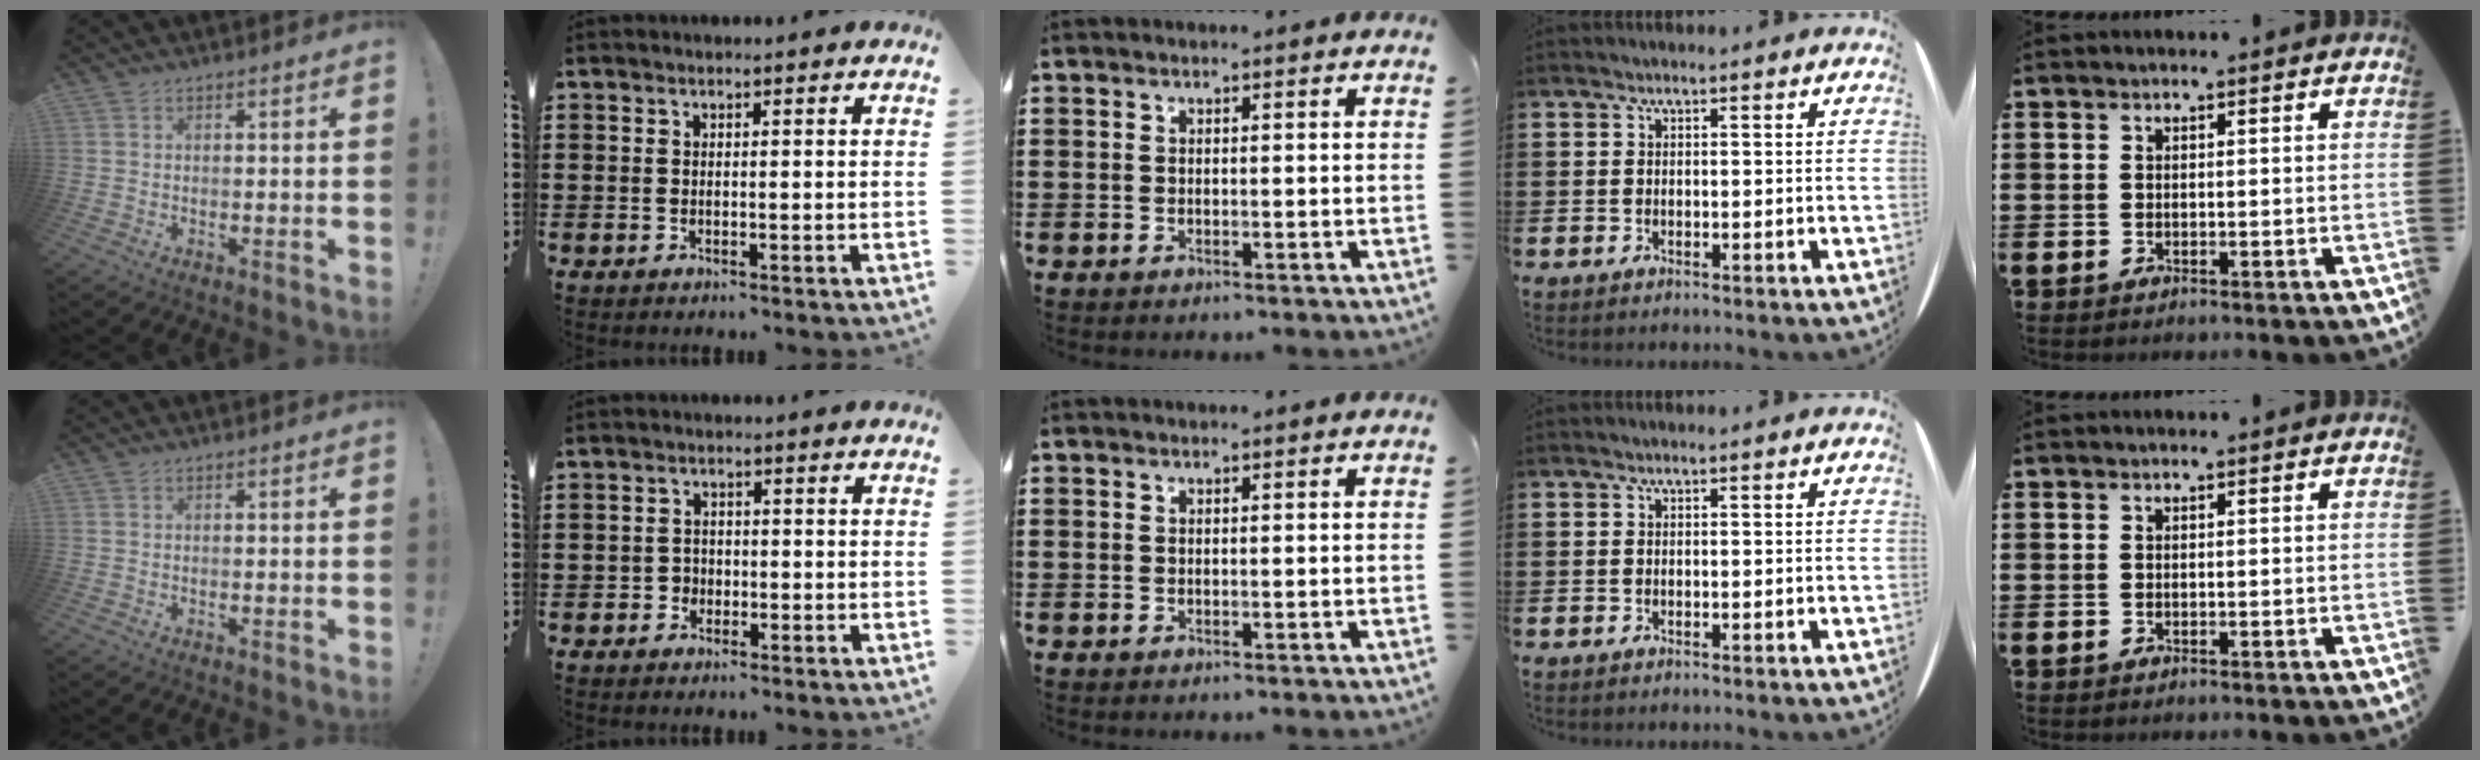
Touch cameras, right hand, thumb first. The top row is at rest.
{"index": {"total": 1.8, "force": [-0.9, 1.5, 0.3], "torque": [-0.012, 0.002, -0.022]}}